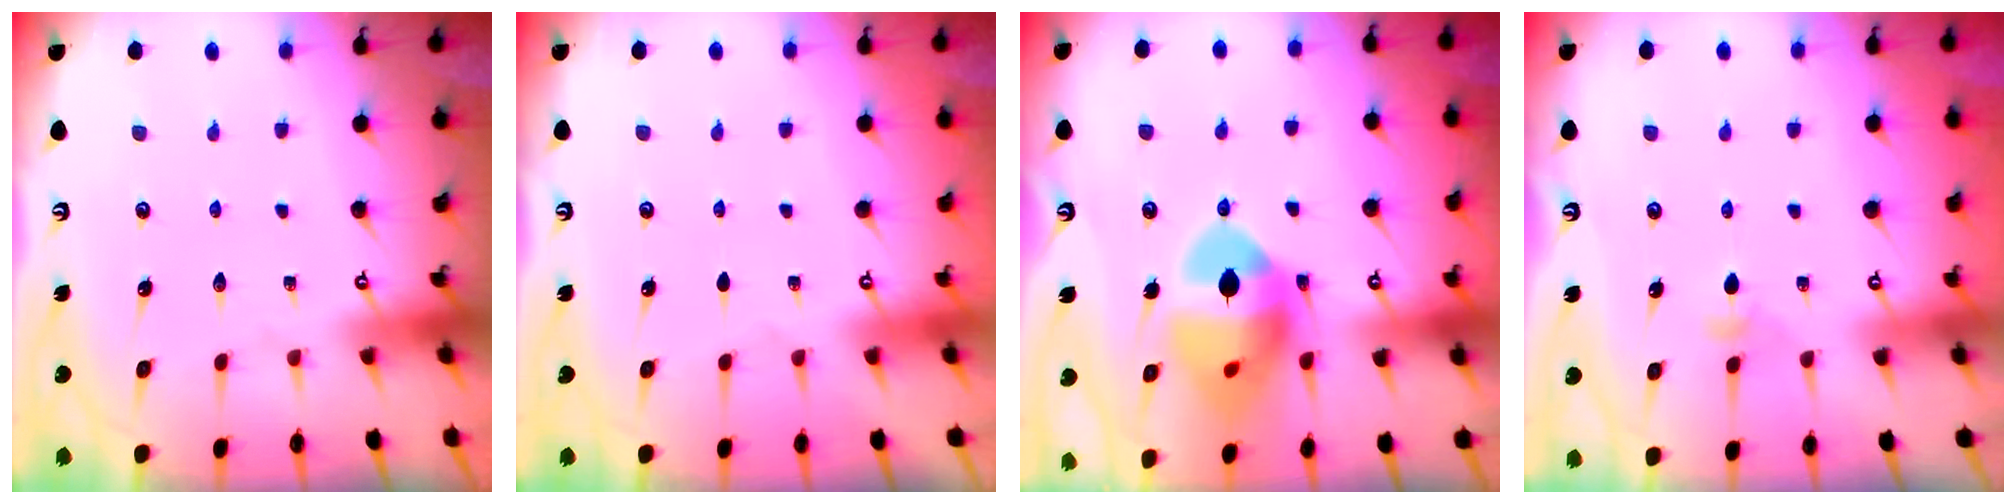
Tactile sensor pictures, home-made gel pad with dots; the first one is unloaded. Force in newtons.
{"total": 0.0}
{"total": 14.8, "press": 13.7, "slide": 5.5}
{"total": 3.0, "press": 2.9, "slide": 0.8}